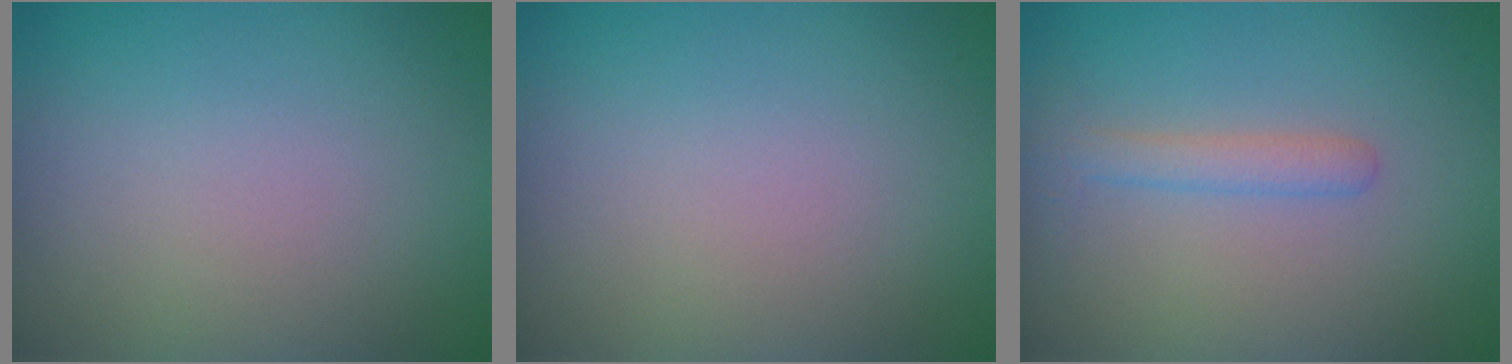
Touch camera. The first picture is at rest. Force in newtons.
{"total": 0.0}
{"total": 1.7, "press": 1.7, "slide": 0.1}